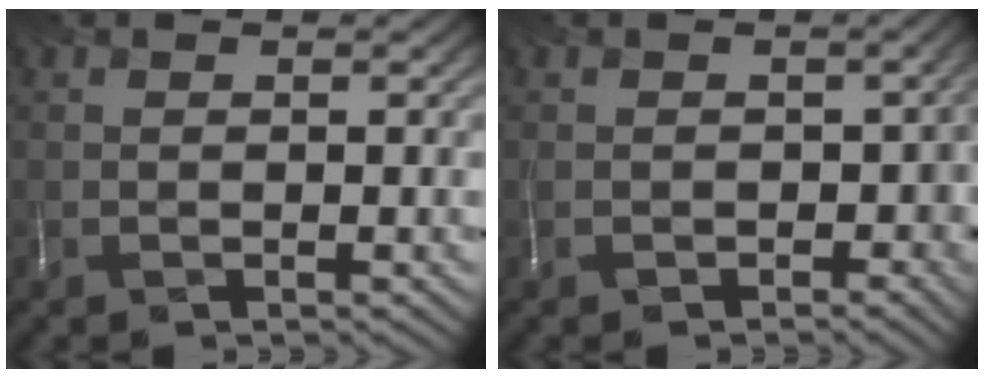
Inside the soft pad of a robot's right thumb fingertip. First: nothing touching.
{"total": 4.0, "force": [-2.0, 2.8, 2.1], "torque": [-0.029, -0.016, -0.031]}